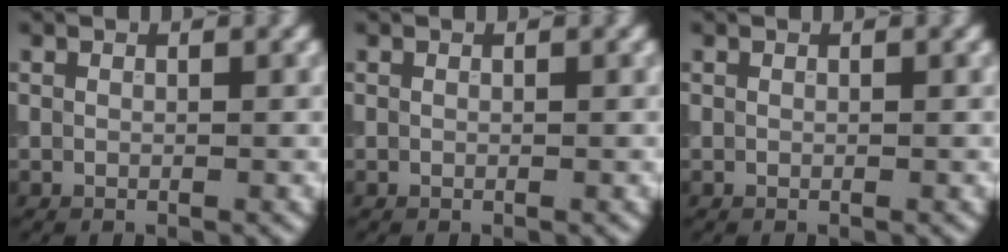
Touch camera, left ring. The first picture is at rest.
{"total": 0.0}
{"total": 0.0}